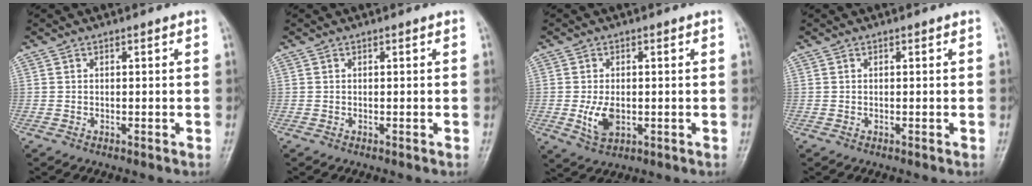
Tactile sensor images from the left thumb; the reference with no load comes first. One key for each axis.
{"total": 0.0}
{"total": 5.4, "fx": -0.8, "fy": 3.4, "fz": 4.1, "tx": -0.073, "ty": -0.008, "tz": -0.009}
{"total": 0.0}